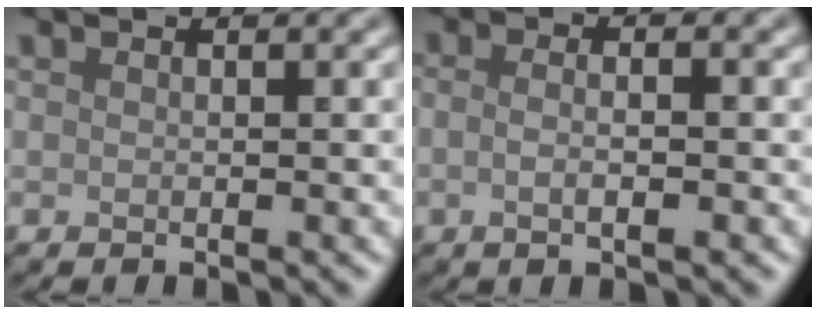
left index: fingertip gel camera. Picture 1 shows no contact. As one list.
[{"total": 3.9, "force": [0.4, 2.0, 3.3], "torque": [-0.015, 0.009, -0.018]}]